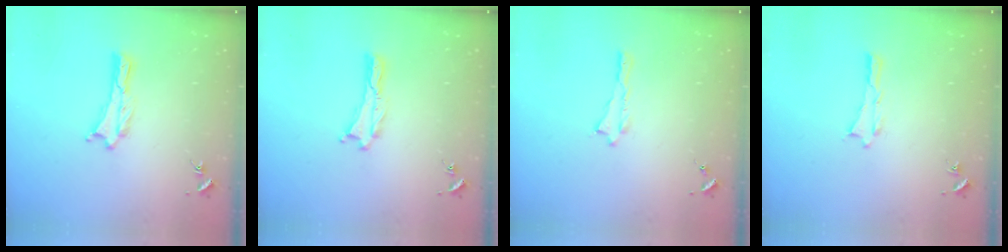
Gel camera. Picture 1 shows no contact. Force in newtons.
{"total": 0.0}
{"total": 0.0}
{"total": 0.0}